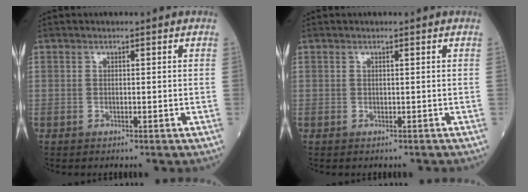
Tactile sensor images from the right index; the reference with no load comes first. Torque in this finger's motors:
{"motor_torque": [0.10, 0.01, -0.17, -0.04]}